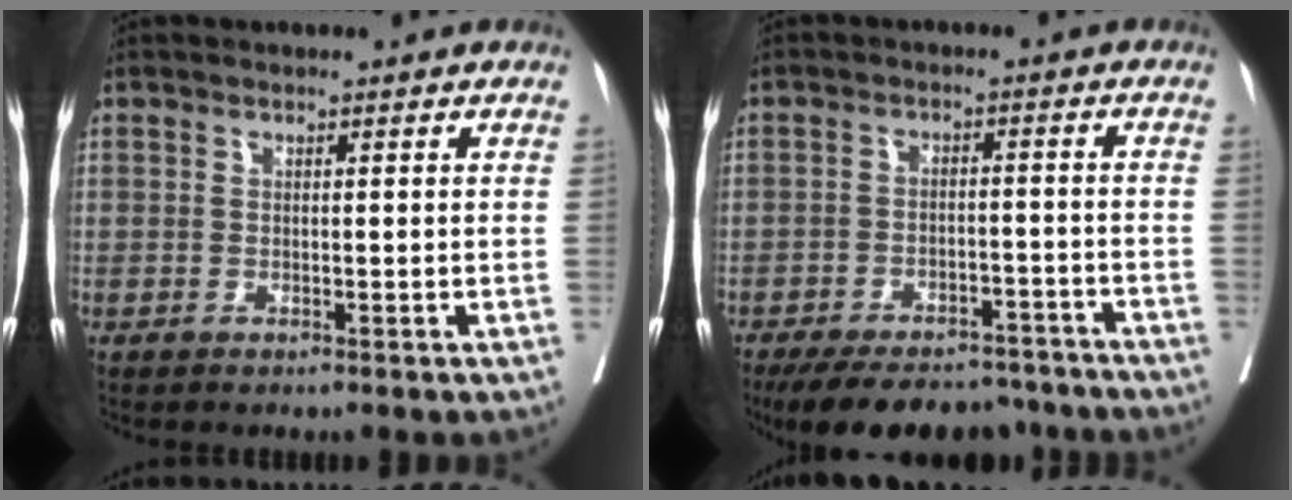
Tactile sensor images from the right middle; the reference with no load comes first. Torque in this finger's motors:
{"motor_torque": [0.98, -1.16, 0.52, 0.06]}